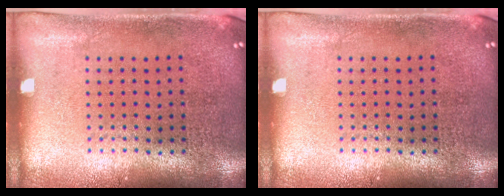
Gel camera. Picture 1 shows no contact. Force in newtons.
{"total": 0.0}